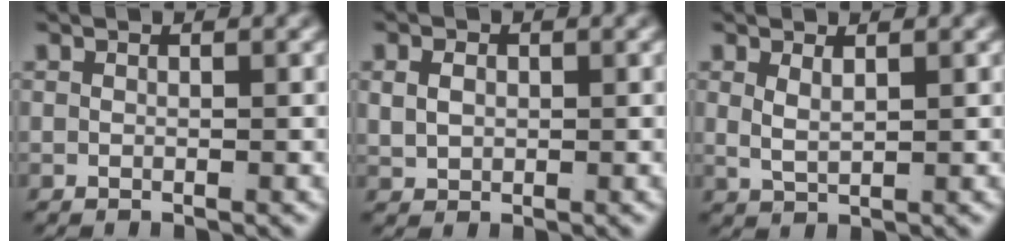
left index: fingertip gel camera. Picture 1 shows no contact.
{"total": 1.8, "force": [0.5, 1.3, 1.2], "torque": [-0.025, -0.008, 0.021]}
{"total": 1.8, "force": [0.6, 0.9, 1.5], "torque": [-0.035, -0.012, 0.024]}